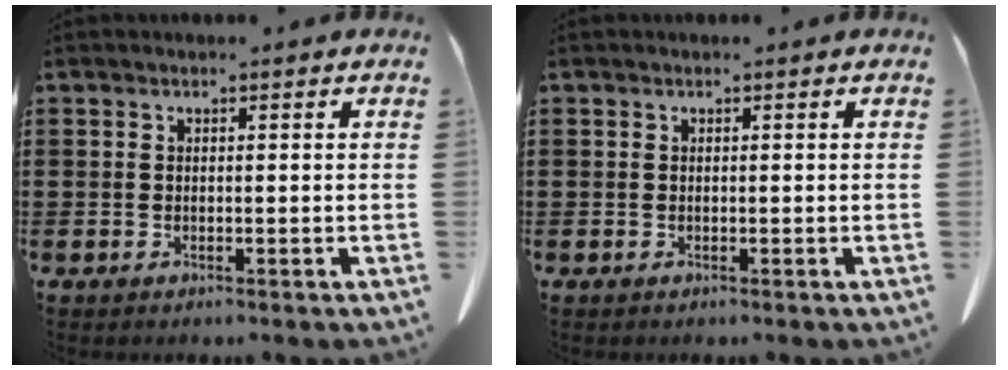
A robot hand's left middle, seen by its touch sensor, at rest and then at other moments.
{"total": 0.0}